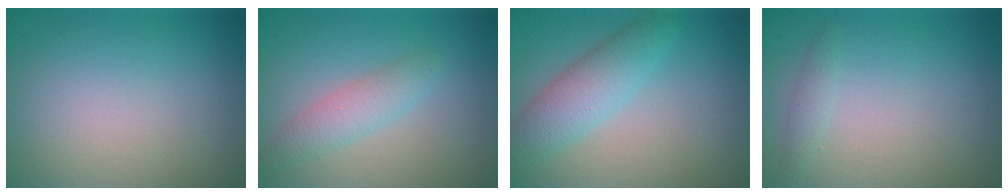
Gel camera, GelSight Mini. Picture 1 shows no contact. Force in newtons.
{"total": 2.5, "press": 2.5, "slide": 0.0}
{"total": 3.9, "press": 3.9, "slide": 0.0}
{"total": 1.0, "press": 1.0, "slide": 0.0}